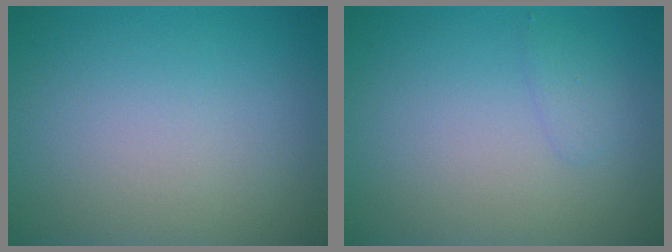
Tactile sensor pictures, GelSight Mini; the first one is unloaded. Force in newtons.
{"total": 1.0, "press": 0.9, "slide": 0.1}